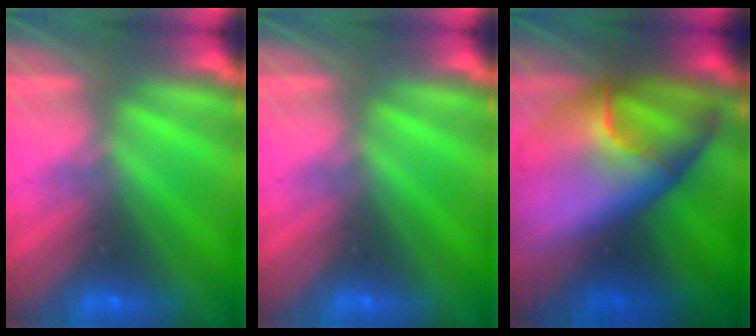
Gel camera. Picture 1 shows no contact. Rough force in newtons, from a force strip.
{"total": 0.0}
{"total": 9.6}